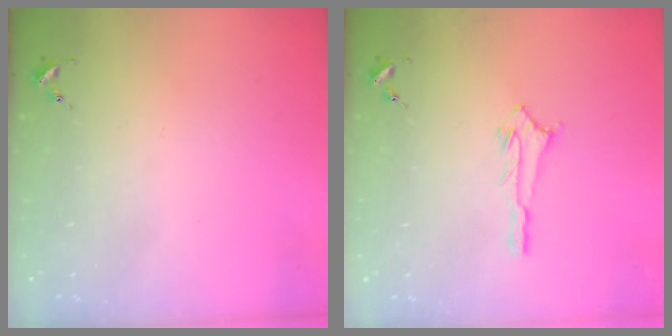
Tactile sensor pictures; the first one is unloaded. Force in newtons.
{"total": 2.9, "press": 2.8, "slide": 0.4}